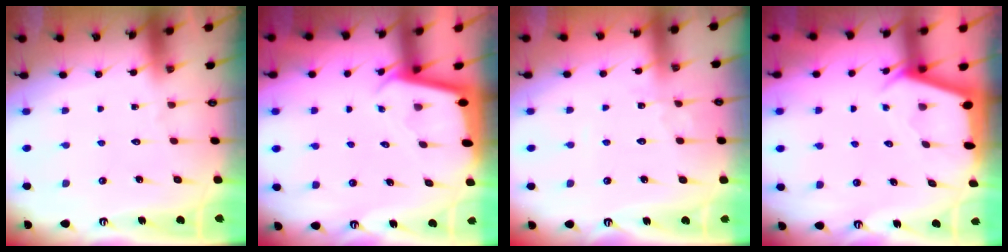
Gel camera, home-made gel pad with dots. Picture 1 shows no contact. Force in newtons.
{"total": 1.8, "press": 1.8, "slide": 0.1}
{"total": 2.2, "press": 2.2, "slide": 0.3}
{"total": 2.3, "press": 2.3, "slide": 0.3}